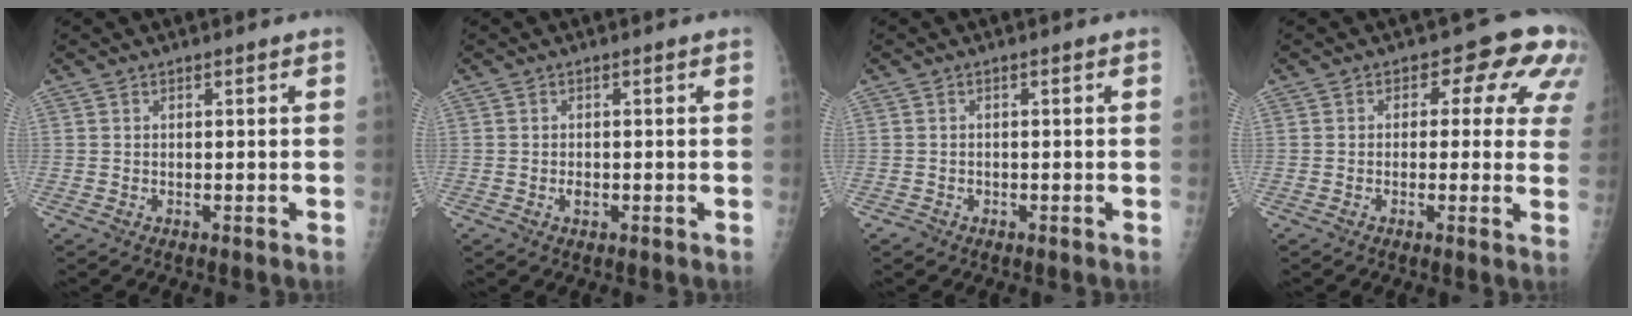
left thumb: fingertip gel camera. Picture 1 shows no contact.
{"total": 1.3, "force": [-0.5, 0.9, 0.8], "torque": [-0.007, 0.002, -0.007]}
{"total": 1.1, "force": [-0.8, 0.8, 0.0], "torque": [0.007, 0.004, -0.016]}
{"total": 9.5, "force": [3.3, 5.5, 7.0], "torque": [-0.027, 0.000, 0.021]}